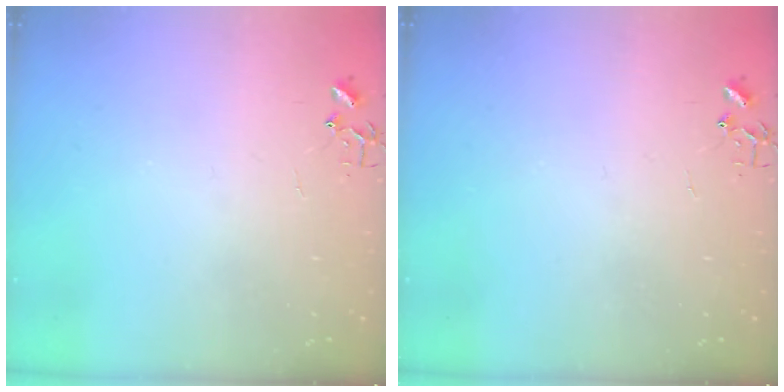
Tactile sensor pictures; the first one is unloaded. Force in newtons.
{"total": 0.0}